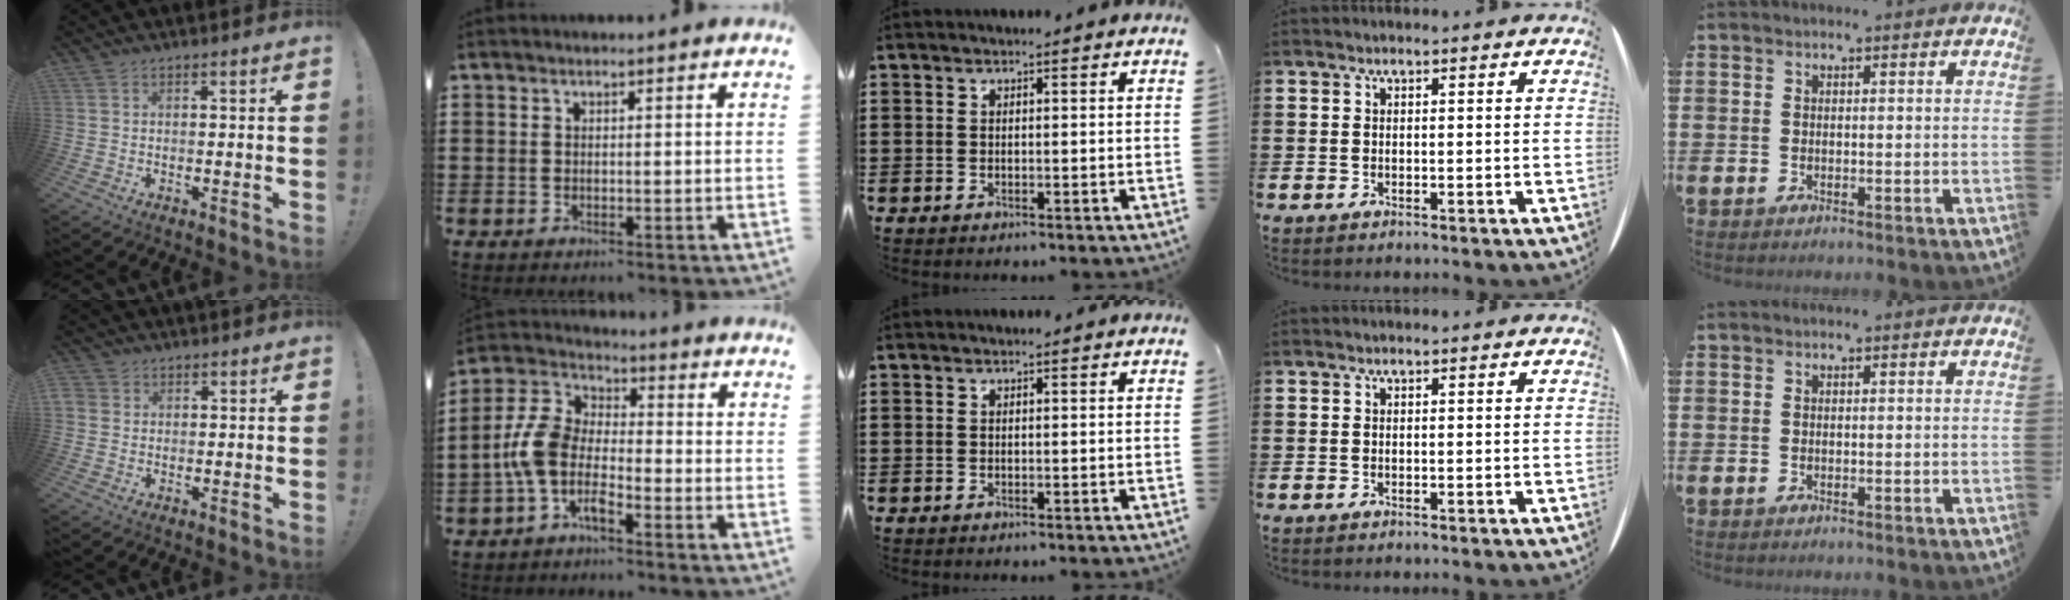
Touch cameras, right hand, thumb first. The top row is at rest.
{"thumb": {"total": 2.4, "force": [0.8, 2.1, 0.7], "torque": [-0.009, 0.000, 0.016]}, "index": {"total": 6.9, "force": [-3.0, 3.4, 5.2], "torque": [-0.155, -0.019, -0.072]}}